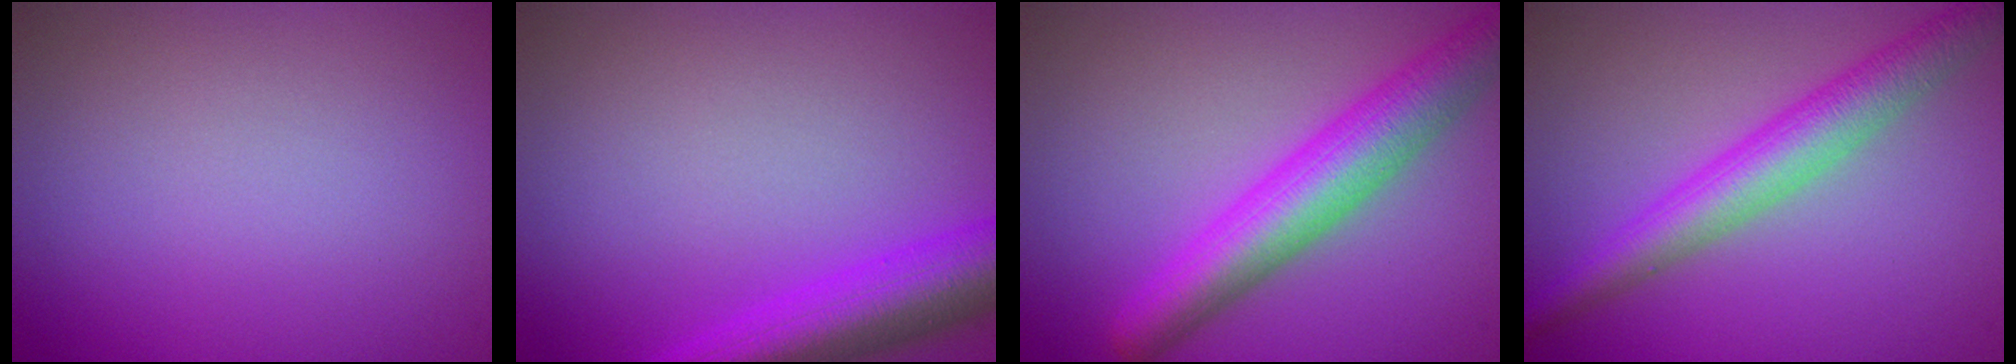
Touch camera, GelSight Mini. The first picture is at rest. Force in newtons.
{"total": 6.3, "press": 6.3, "slide": 0.2}
{"total": 6.7, "press": 6.7, "slide": 0.2}
{"total": 4.9, "press": 4.9, "slide": 0.1}